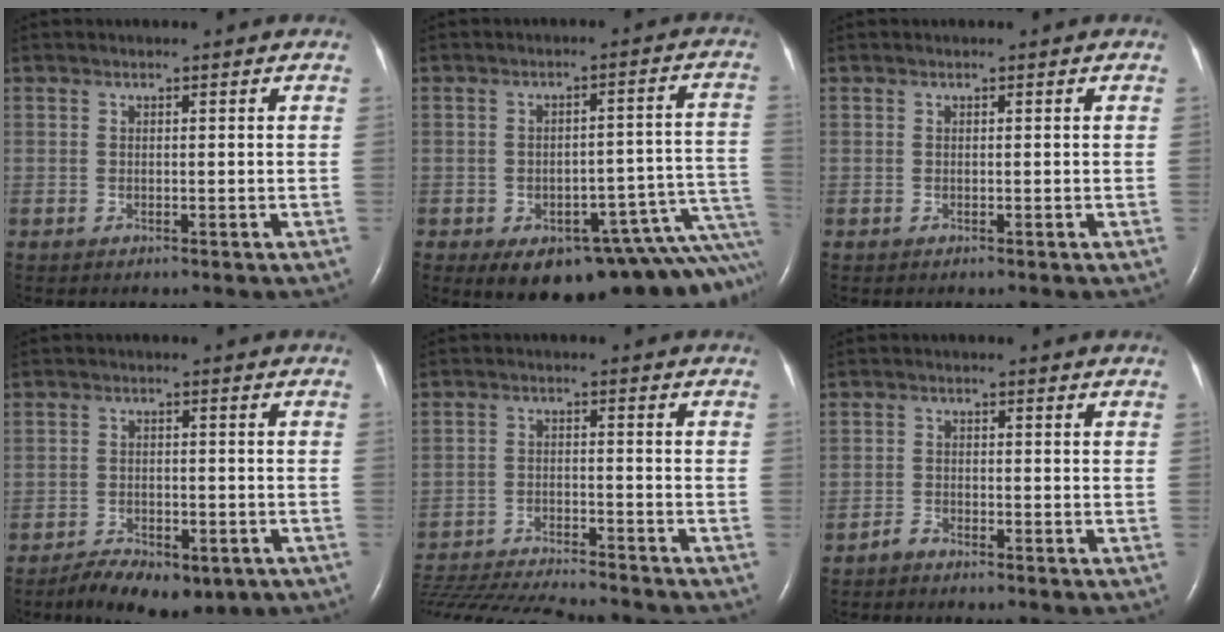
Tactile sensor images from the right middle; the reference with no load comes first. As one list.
[{"total": 17.7, "force": [-13.1, 6.6, 9.9], "torque": [-0.034, 0.057, -0.148]}, {"total": 0.0}, {"total": 9.3, "force": [-6.4, 4.4, 5.2], "torque": [-0.076, 0.005, -0.093]}, {"total": 17.9, "force": [-16.6, 1.0, 6.6], "torque": [-0.135, -0.035, -0.259]}, {"total": 1.5, "force": [-1.4, 0.3, 0.2], "torque": [-0.009, -0.001, -0.027]}]